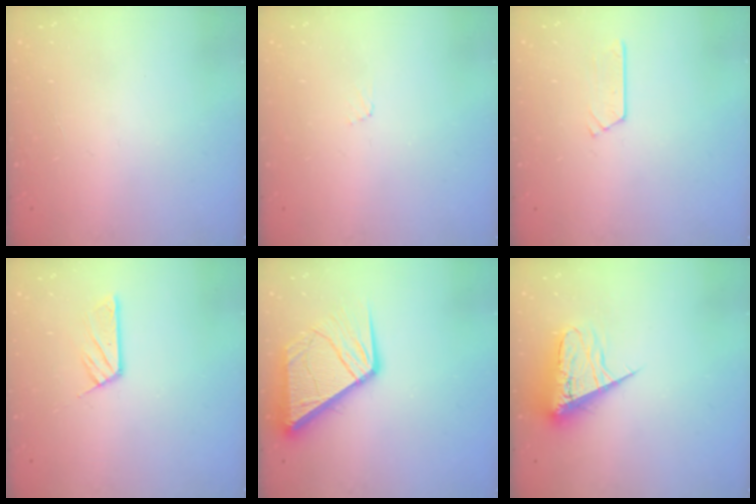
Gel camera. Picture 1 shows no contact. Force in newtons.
{"total": 3.5, "press": 3.5, "slide": 0.4}
{"total": 2.8, "press": 2.8, "slide": 0.3}
{"total": 6.2, "press": 6.2, "slide": 0.1}
{"total": 12.9, "press": 12.8, "slide": 1.6}
{"total": 9.5, "press": 9.4, "slide": 0.7}